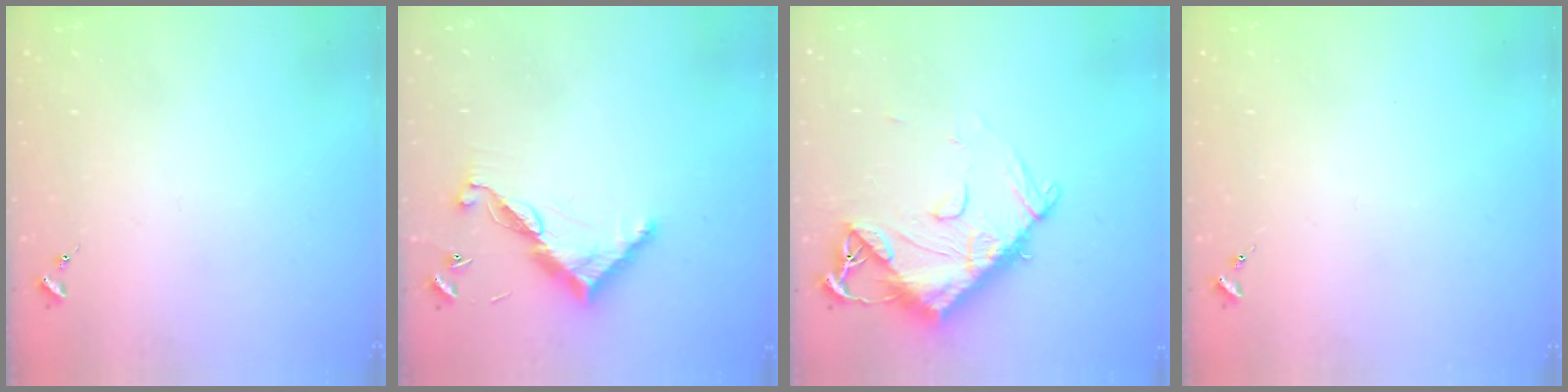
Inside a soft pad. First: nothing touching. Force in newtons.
{"total": 10.7, "press": 10.7, "slide": 0.4}
{"total": 13.6, "press": 13.5, "slide": 1.4}
{"total": 0.0}